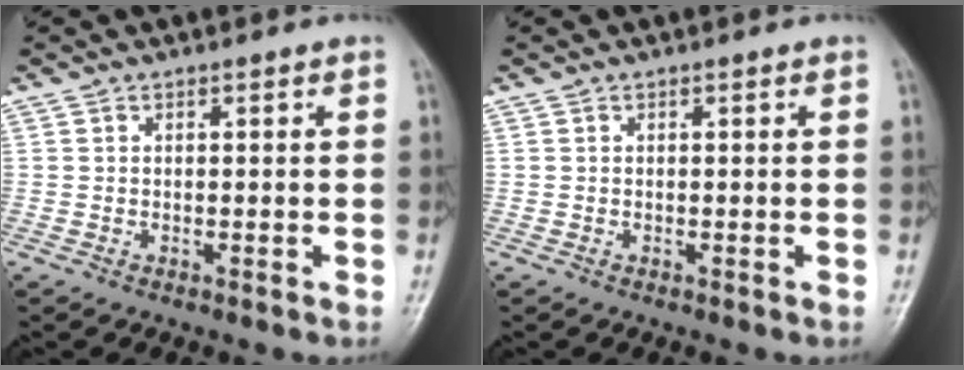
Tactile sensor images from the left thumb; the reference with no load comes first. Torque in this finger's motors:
{"motor_torque": [0.01, 0.01, 0.01, -0.03, 0.00]}